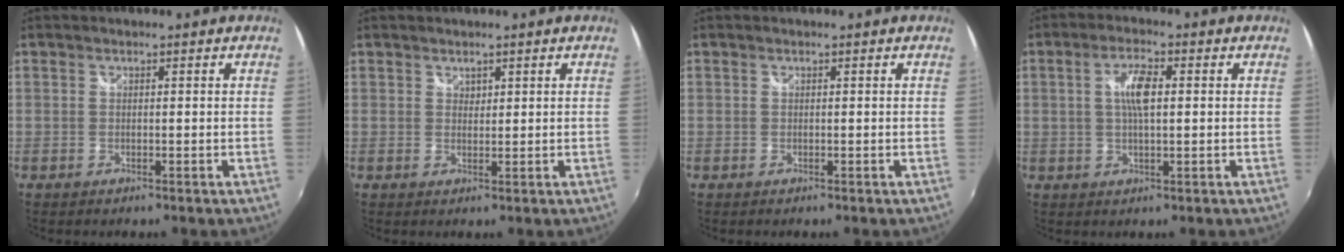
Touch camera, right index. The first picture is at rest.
{"total": 1.2, "force": [0.9, 0.7, 0.1], "torque": [0.001, 0.001, 0.015]}
{"total": 0.0}
{"total": 5.3, "force": [0.8, 1.8, 5.0], "torque": [-0.093, 0.007, 0.016]}